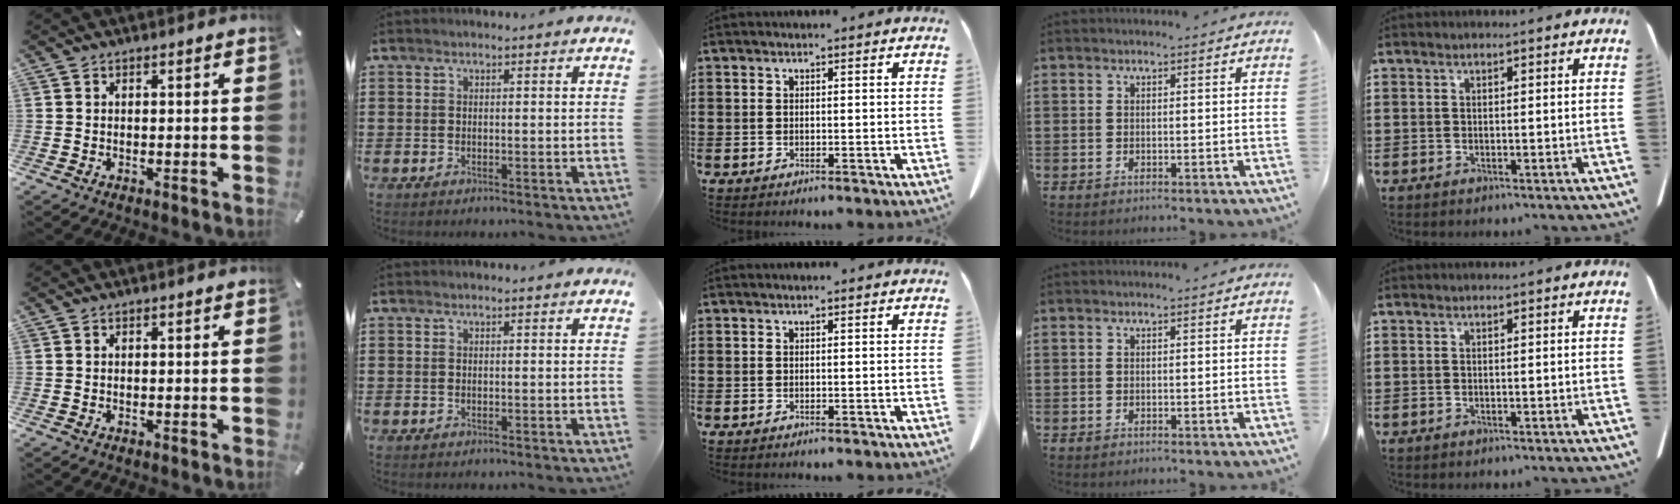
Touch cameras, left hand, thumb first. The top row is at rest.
{}